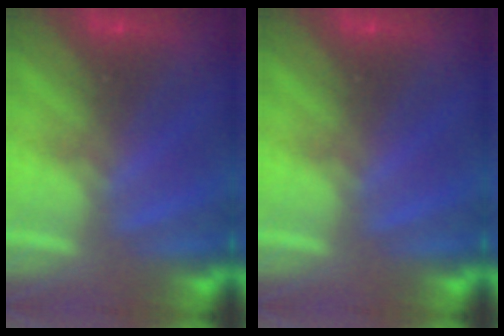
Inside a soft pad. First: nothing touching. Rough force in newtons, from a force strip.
{"total": 0.0}